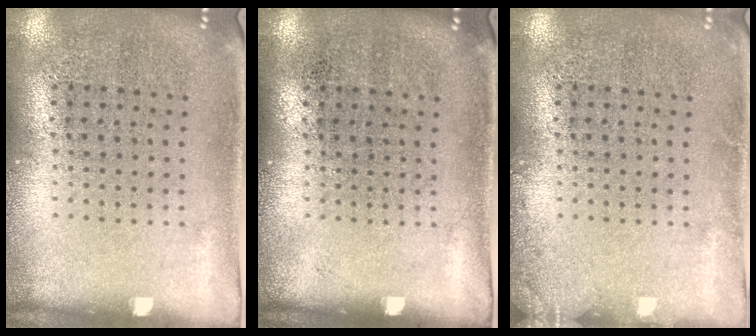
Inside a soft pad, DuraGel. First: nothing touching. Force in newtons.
{"total": 0.0}
{"total": 1.2, "press": 1.2, "slide": 0.2}